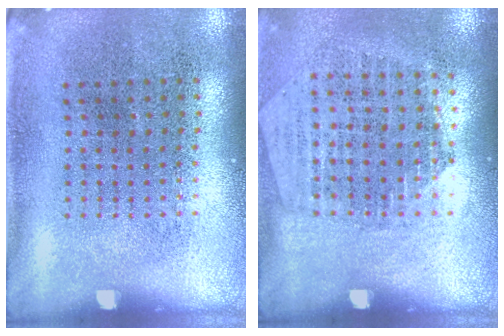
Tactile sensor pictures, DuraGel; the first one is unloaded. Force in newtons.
{"total": 1.3, "press": 1.2, "slide": 0.5}